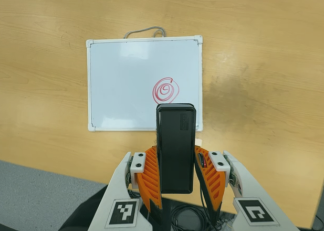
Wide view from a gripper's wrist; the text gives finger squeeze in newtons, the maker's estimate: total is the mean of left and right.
{"total": 3.2, "left": 1.8, "right": 4.7}